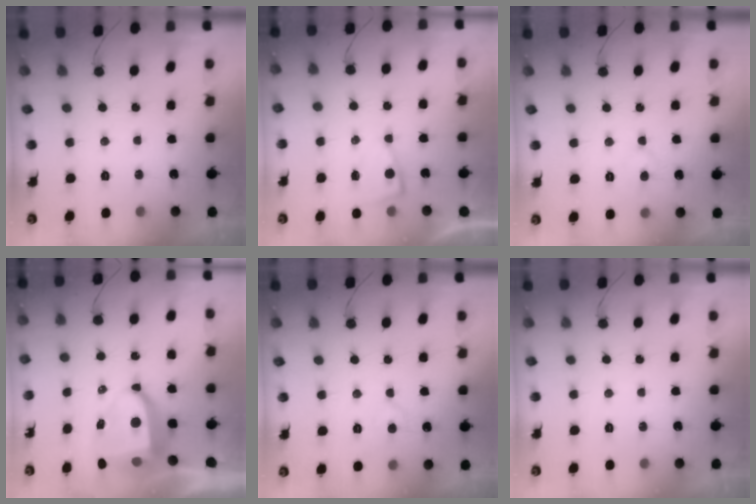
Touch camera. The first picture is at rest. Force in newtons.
{"total": 2.0, "press": 2.0, "slide": 0.4}
{"total": 4.4, "press": 4.4, "slide": 0.5}
{"total": 8.7, "press": 8.6, "slide": 1.1}
{"total": 5.0, "press": 5.0, "slide": 0.4}
{"total": 0.0}